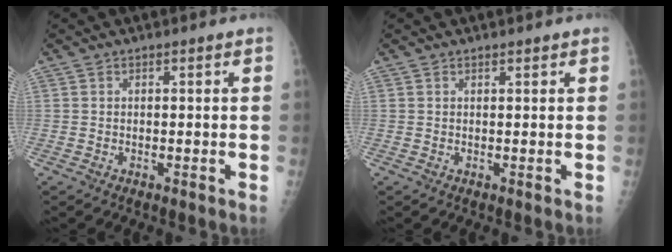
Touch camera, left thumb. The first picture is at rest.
{"total": 0.6, "force": [0.5, 0.1, 0.3], "torque": [-0.007, -0.002, 0.007]}